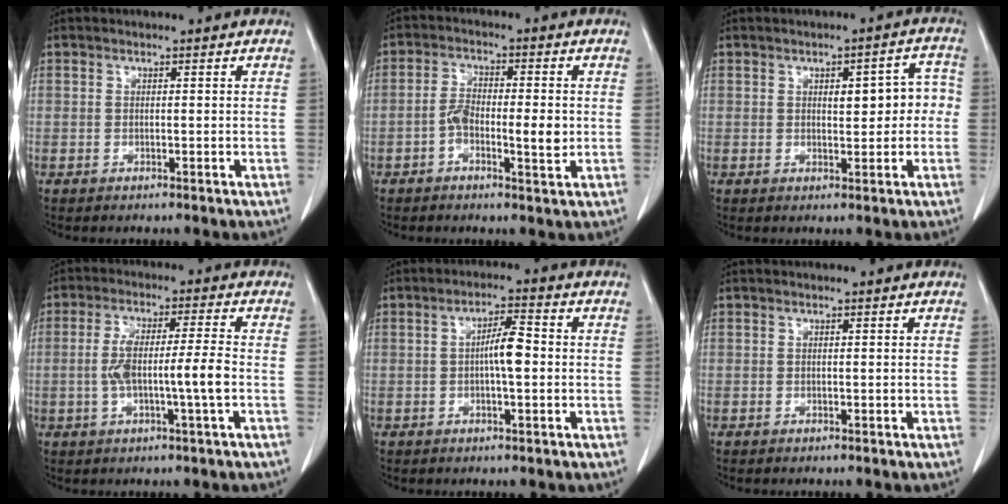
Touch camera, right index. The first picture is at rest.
{"total": 6.2, "force": [-1.3, 2.1, 5.7], "torque": [-0.102, 0.007, -0.023]}
{"total": 5.7, "force": [0.4, 2.5, 5.1], "torque": [-0.058, 0.027, 0.006]}
{"total": 8.0, "force": [-1.4, 0.1, 7.9], "torque": [-0.156, 0.011, -0.025]}
{"total": 4.7, "force": [-0.2, 0.8, 4.7], "torque": [-0.085, 0.009, -0.005]}
{"total": 0.0}